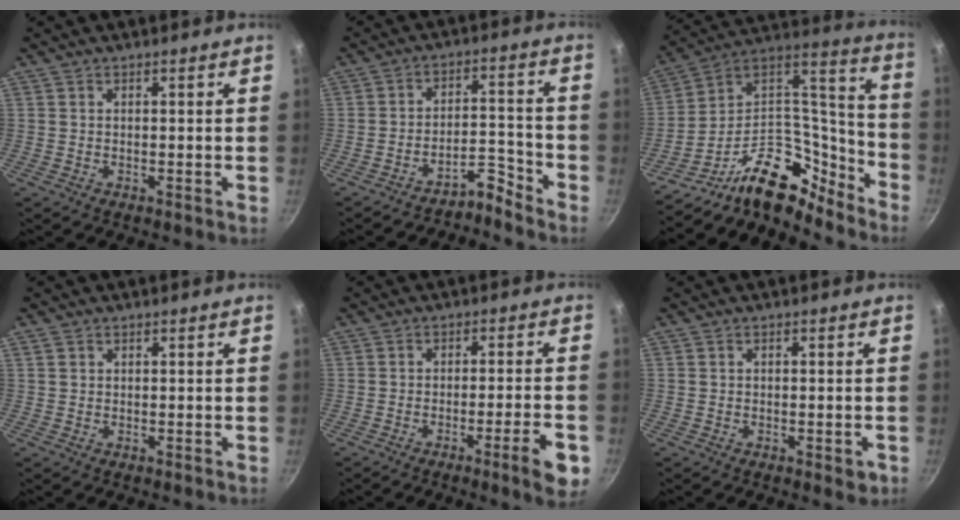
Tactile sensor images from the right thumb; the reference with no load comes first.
{"total": 5.4, "force": [-5.0, 1.2, 1.5], "torque": [-0.006, 0.059, -0.092]}
{"total": 20.1, "force": [-15.0, 9.5, 9.4], "torque": [-0.074, 0.131, -0.264]}
{"total": 1.5, "force": [0.8, 1.1, 0.7], "torque": [-0.011, 0.002, 0.016]}
{"total": 7.8, "force": [-3.5, 0.8, 6.9], "torque": [-0.088, 0.017, -0.047]}
{"total": 2.4, "force": [-0.9, 1.2, 1.9], "torque": [-0.024, -0.002, -0.013]}